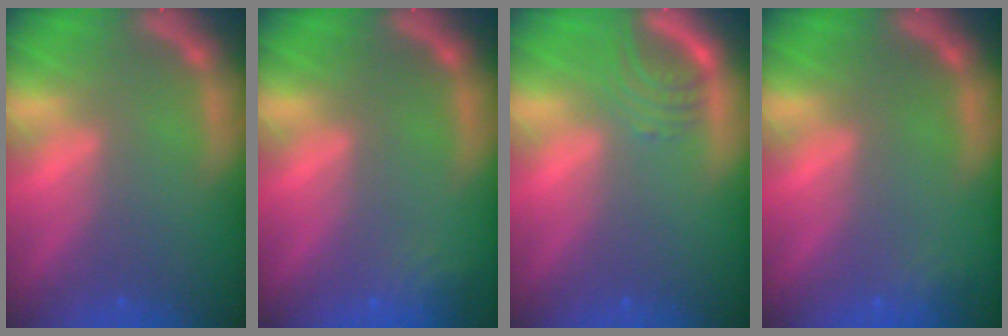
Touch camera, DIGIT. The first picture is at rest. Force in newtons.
{"total": 2.4}
{"total": 3.0}
{"total": 1.4}